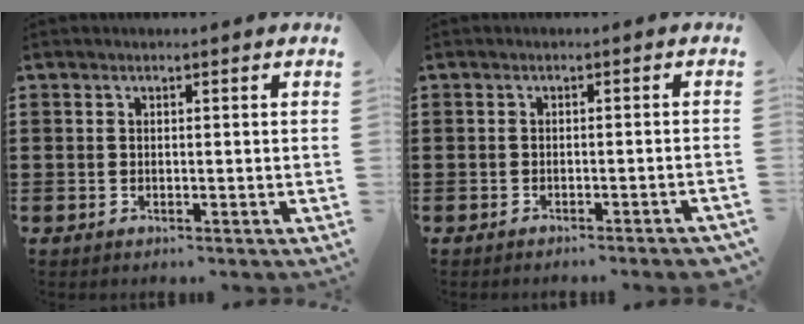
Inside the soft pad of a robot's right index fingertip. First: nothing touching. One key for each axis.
{"total": 1.6, "fx": -1.3, "fy": -0.2, "fz": 0.8, "tx": -0.013, "ty": 0.000, "tz": -0.025}